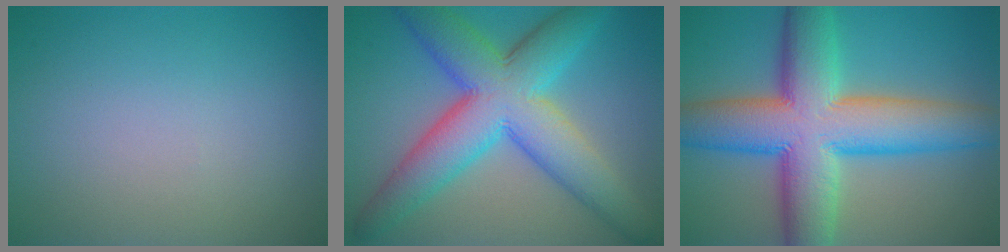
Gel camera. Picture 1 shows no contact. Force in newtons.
{"total": 10.6, "press": 10.6, "slide": 0.2}
{"total": 13.0, "press": 12.9, "slide": 0.7}